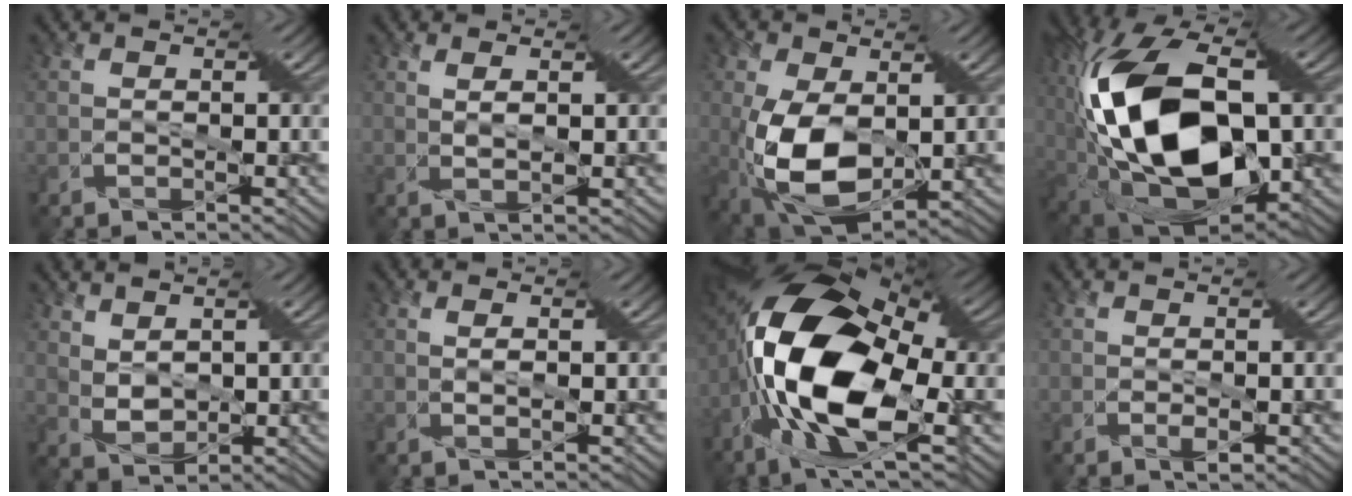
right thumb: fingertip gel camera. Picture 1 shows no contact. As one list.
[{"total": 2.7, "force": [1.1, 0.0, 2.5], "torque": [-0.049, 0.006, 0.026]}, {"total": 11.9, "force": [-0.9, 6.8, 9.7], "torque": [-0.211, -0.016, -0.013]}, {"total": 19.8, "force": [0.4, 10.9, 16.6], "torque": [-0.372, -0.007, 0.012]}, {"total": 3.8, "force": [2.2, 2.1, 2.3], "torque": [-0.068, -0.002, 0.047]}, {"total": 2.1, "force": [0.5, 0.2, 2.0], "torque": [-0.034, 0.004, 0.014]}, {"total": 17.4, "force": [-3.5, 8.3, 14.9], "torque": [-0.323, -0.009, -0.067]}, {"total": 1.2, "force": [-0.3, 0.5, 1.1], "torque": [-0.020, -0.004, -0.005]}]